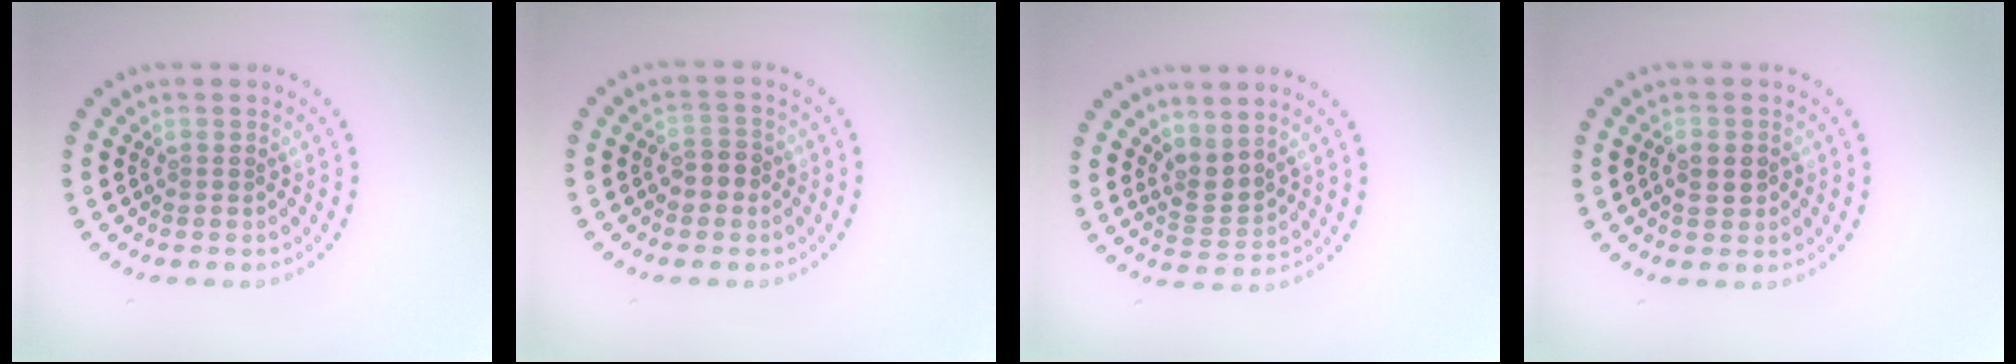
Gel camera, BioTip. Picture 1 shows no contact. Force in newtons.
{"total": 1.8, "press": 1.8, "slide": 0.2}
{"total": 2.3, "press": 1.5, "slide": 1.7}
{"total": 1.5, "press": 1.5, "slide": 0.2}